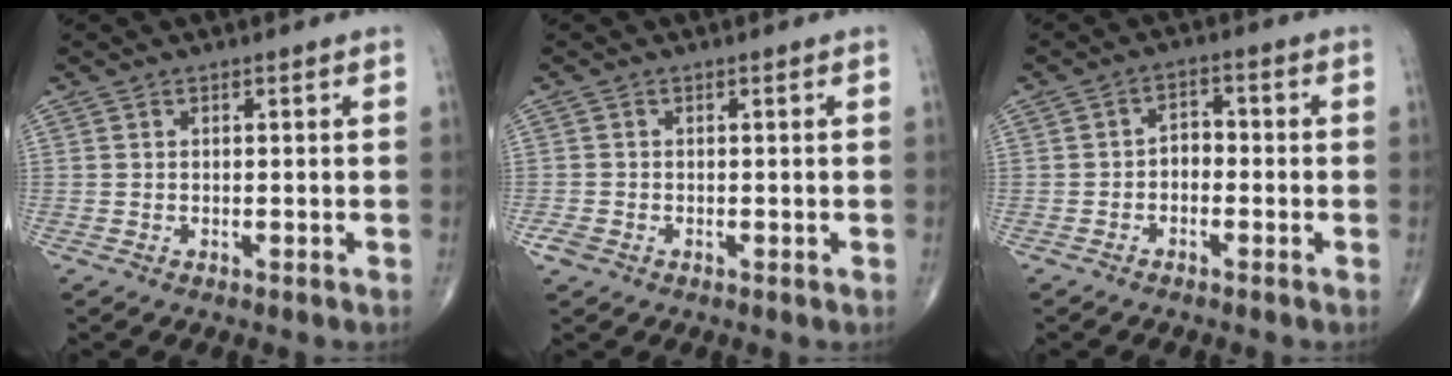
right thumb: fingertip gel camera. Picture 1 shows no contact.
{"total": 2.1, "force": [-1.0, 1.6, 1.0], "torque": [-0.018, 0.001, -0.020]}
{"total": 3.4, "force": [-1.1, 2.3, 2.1], "torque": [-0.016, 0.024, -0.031]}